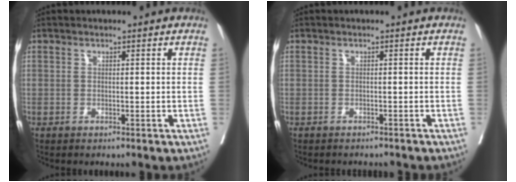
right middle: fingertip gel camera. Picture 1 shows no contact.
{"total": 2.9, "force": [-2.7, 0.9, 0.5], "torque": [-0.006, -0.002, -0.032]}